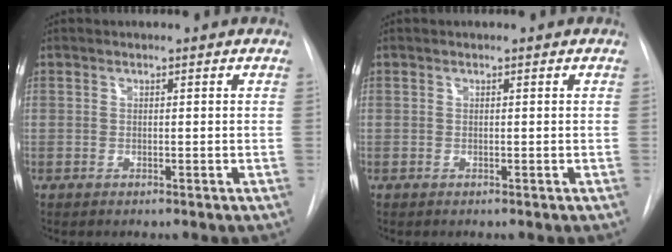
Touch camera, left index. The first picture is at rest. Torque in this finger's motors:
{"motor_torque": [0.00, 0.00, 0.00, 0.00]}